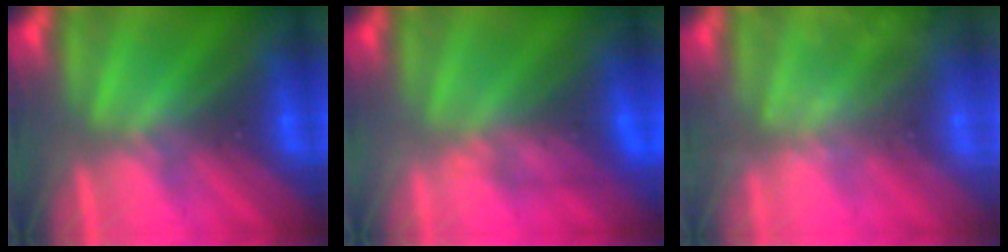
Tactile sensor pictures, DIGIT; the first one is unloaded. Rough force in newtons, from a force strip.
{"total": 4.8}
{"total": 6.7}